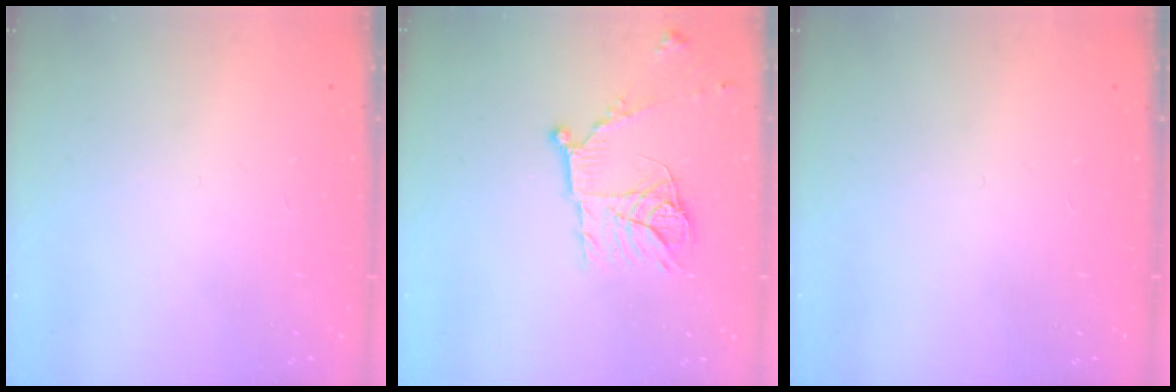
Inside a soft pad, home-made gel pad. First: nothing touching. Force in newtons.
{"total": 14.9, "press": 14.8, "slide": 1.4}
{"total": 0.0}